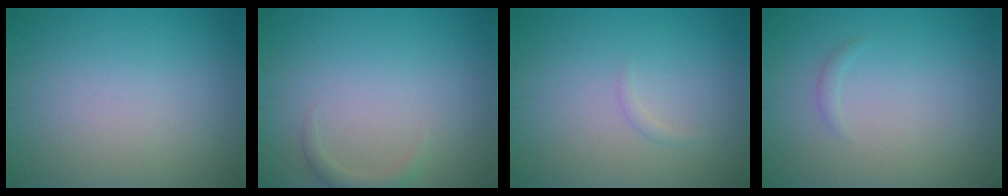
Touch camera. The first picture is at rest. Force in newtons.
{"total": 1.2, "press": 1.2, "slide": 0.2}
{"total": 0.6, "press": 0.6, "slide": 0.0}
{"total": 0.6, "press": 0.6, "slide": 0.1}